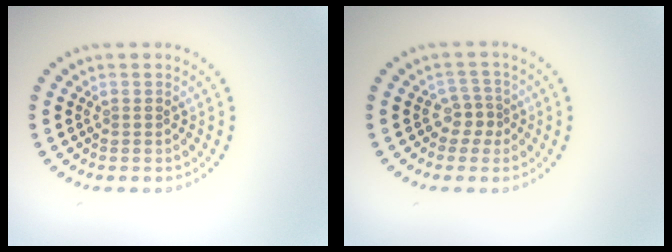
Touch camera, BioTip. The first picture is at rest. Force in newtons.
{"total": 1.8, "press": 1.3, "slide": 1.3}